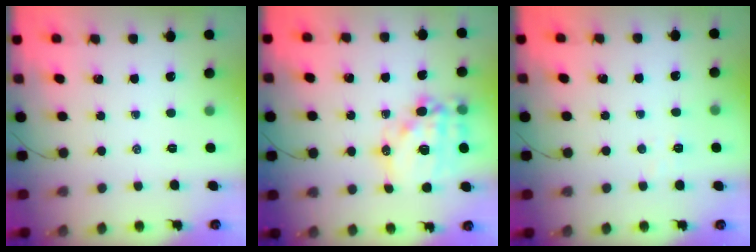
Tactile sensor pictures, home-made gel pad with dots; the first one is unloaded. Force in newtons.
{"total": 15.9, "press": 15.5, "slide": 3.5}
{"total": 2.4, "press": 2.3, "slide": 0.6}